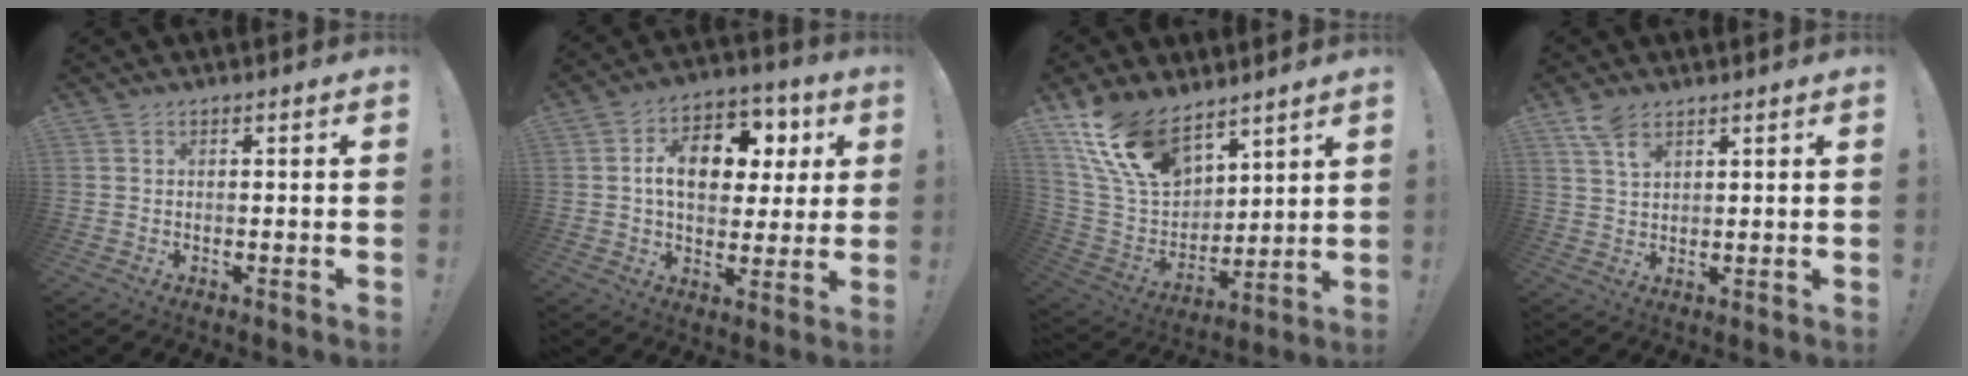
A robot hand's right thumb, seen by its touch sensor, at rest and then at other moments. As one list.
[{"total": 14.3, "force": [3.5, 9.8, 9.8], "torque": [-0.135, -0.008, 0.066]}, {"total": 18.6, "force": [12.7, 9.9, 9.3], "torque": [-0.204, -0.073, 0.243]}, {"total": 5.2, "force": [3.7, 2.3, 3.0], "torque": [-0.057, -0.017, 0.069]}]